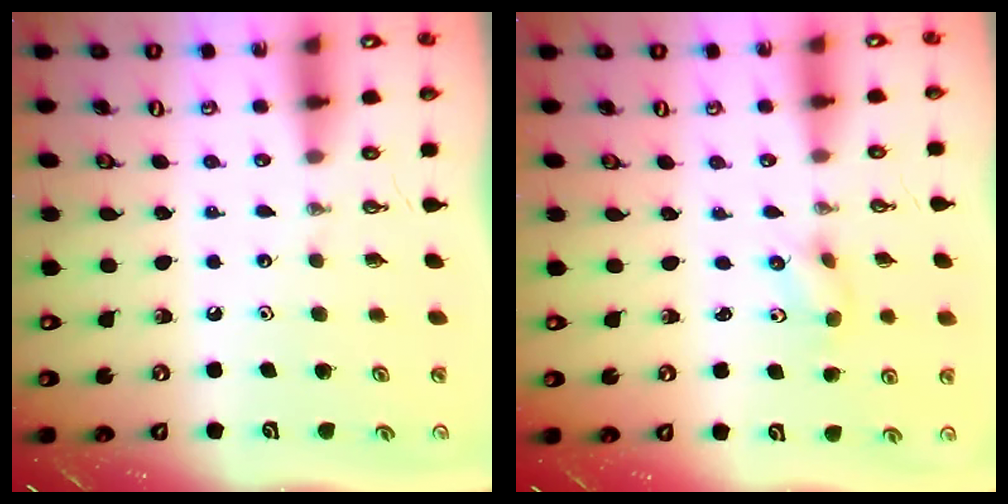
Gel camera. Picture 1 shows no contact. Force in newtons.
{"total": 2.5, "press": 2.2, "slide": 1.2}